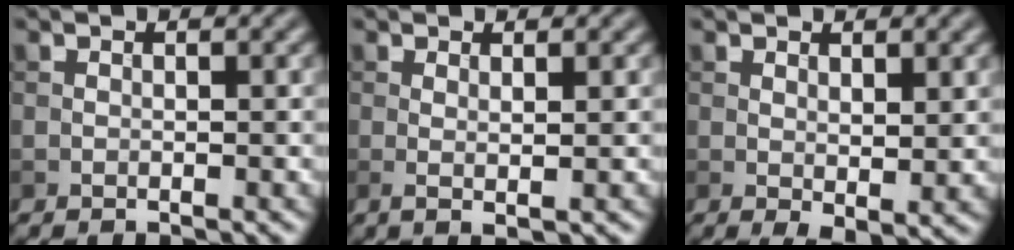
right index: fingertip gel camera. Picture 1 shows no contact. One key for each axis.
{"total": 1.5, "fx": 0.4, "fy": 0.2, "fz": 1.4, "tx": -0.024, "ty": -0.001, "tz": 0.005}
{"total": 2.1, "fx": 0.7, "fy": 0.7, "fz": 1.9, "tx": -0.031, "ty": -0.010, "tz": 0.018}